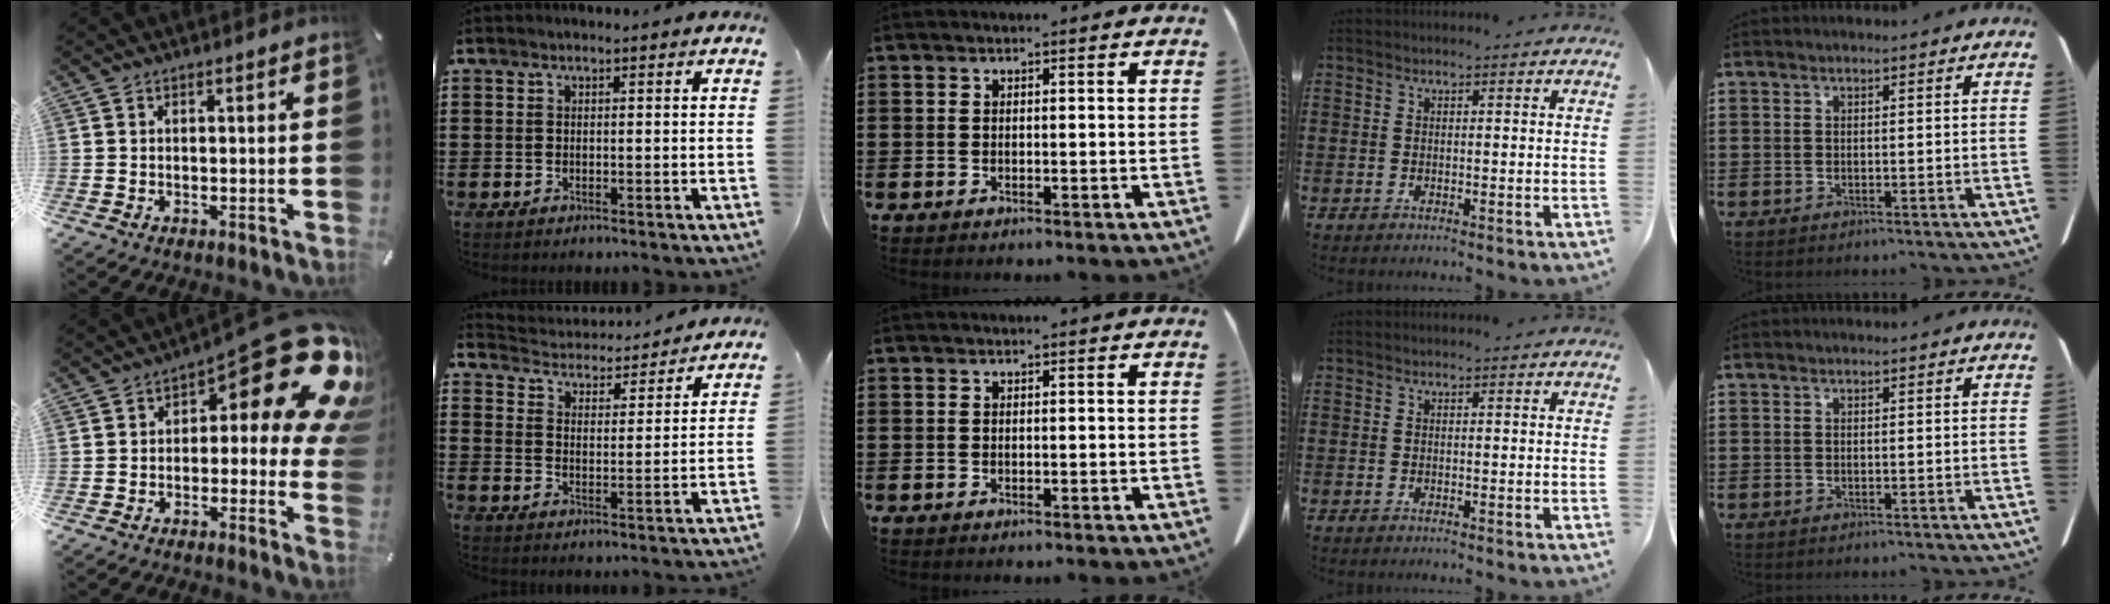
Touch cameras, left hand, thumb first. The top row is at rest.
{"thumb": {"total": 20.7, "force": [9.0, 8.0, 16.9], "torque": [-0.200, -0.068, 0.151]}, "index": {"total": 3.7, "force": [3.7, 0.2, 0.0], "torque": [-0.024, -0.032, 0.057]}}